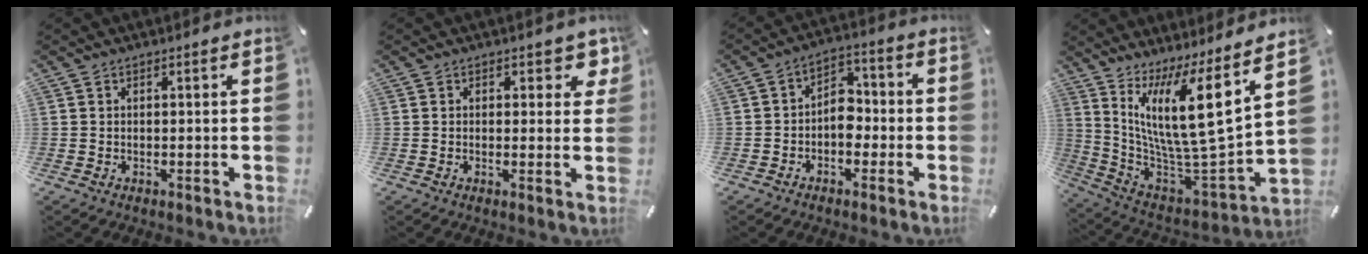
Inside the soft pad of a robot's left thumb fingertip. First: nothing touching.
{"total": 3.9, "force": [2.1, 2.3, 2.4], "torque": [-0.006, -0.013, 0.027]}
{"total": 6.7, "force": [-2.2, 5.1, 3.9], "torque": [-0.053, 0.017, -0.041]}
{"total": 19.3, "force": [9.4, 4.0, 16.4], "torque": [-0.306, -0.095, 0.148]}